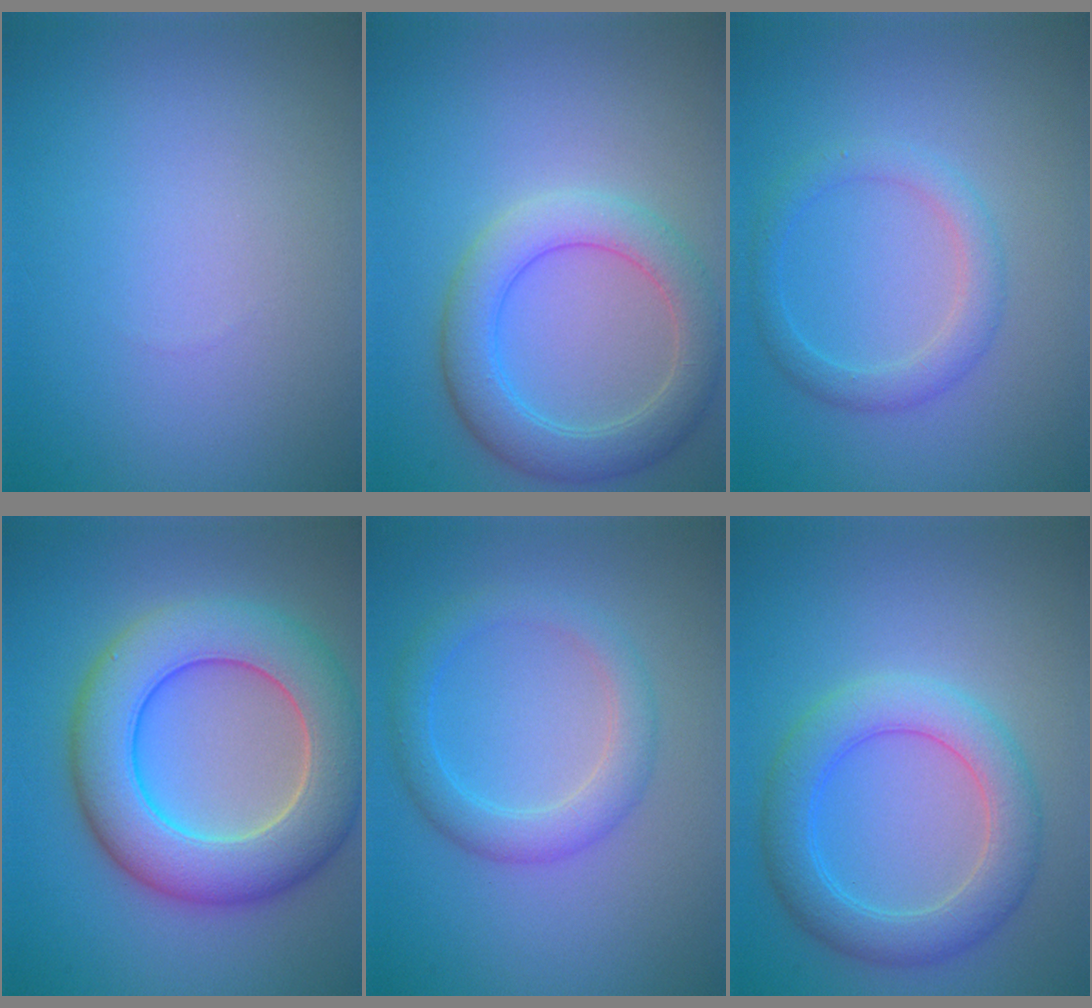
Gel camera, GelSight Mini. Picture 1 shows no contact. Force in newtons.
{"total": 5.0, "press": 5.0, "slide": 0.2}
{"total": 2.4, "press": 2.4, "slide": 0.1}
{"total": 9.7, "press": 9.6, "slide": 0.4}
{"total": 3.2, "press": 3.2, "slide": 0.2}
{"total": 4.8, "press": 4.8, "slide": 0.2}